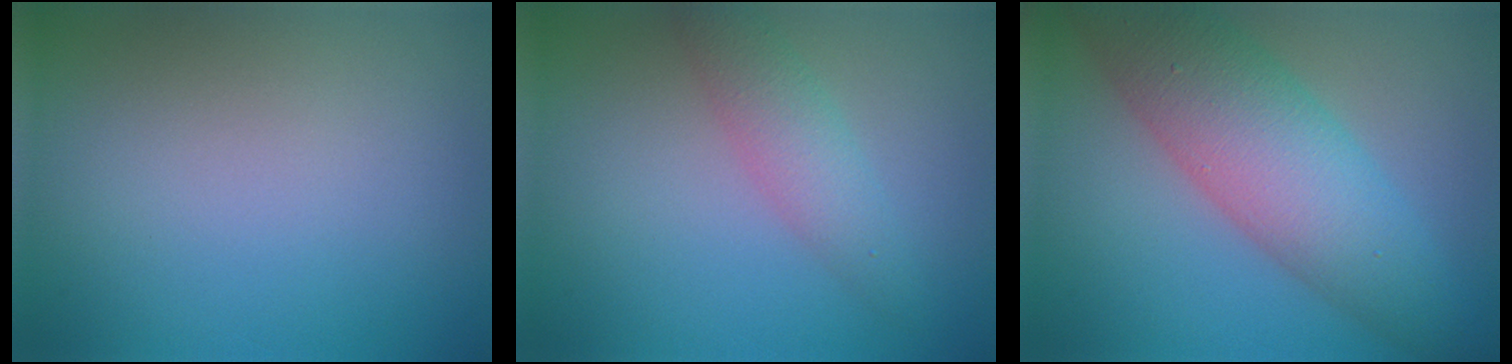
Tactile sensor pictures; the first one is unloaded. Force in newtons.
{"total": 2.8, "press": 2.8, "slide": 0.1}
{"total": 8.5, "press": 8.5, "slide": 0.1}